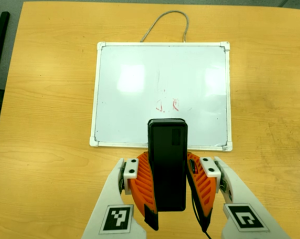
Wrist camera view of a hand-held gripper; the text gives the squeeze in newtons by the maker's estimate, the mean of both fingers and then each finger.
{"total": 7.8, "left": 6.7, "right": 8.9}